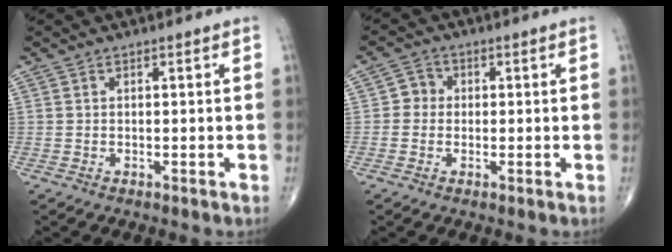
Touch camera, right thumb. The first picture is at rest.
{"total": 3.1, "force": [-0.2, 2.9, 1.0], "torque": [0.005, 0.008, -0.012]}